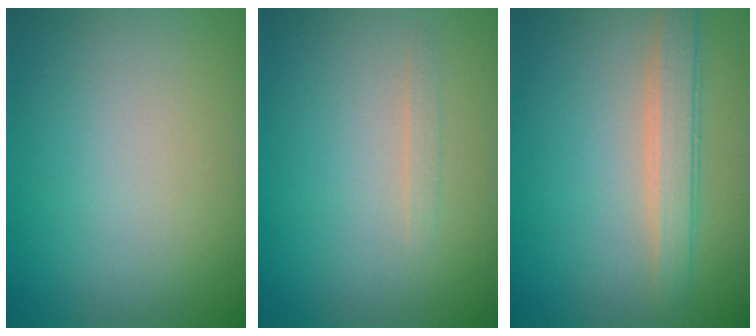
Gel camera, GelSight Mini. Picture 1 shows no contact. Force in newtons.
{"total": 0.7, "press": 0.7, "slide": 0.1}
{"total": 2.8, "press": 2.8, "slide": 0.3}